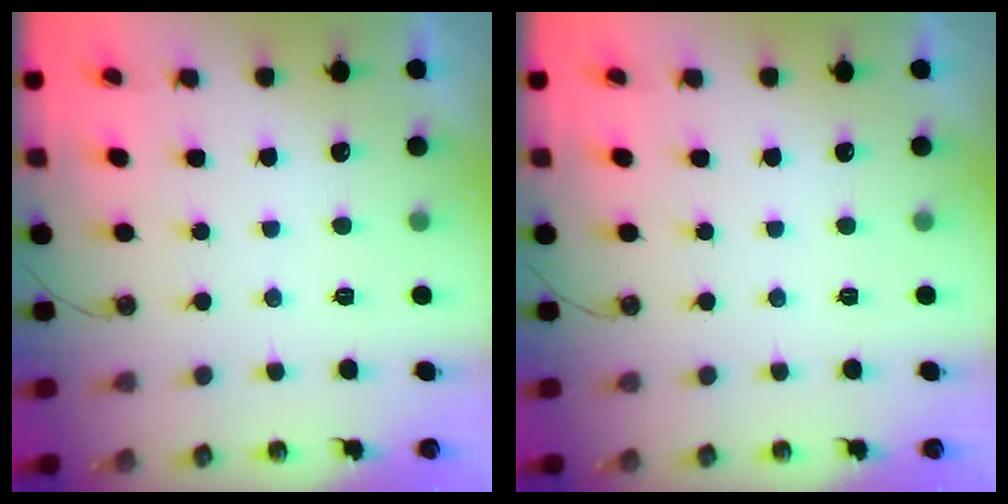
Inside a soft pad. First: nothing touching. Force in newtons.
{"total": 0.0}